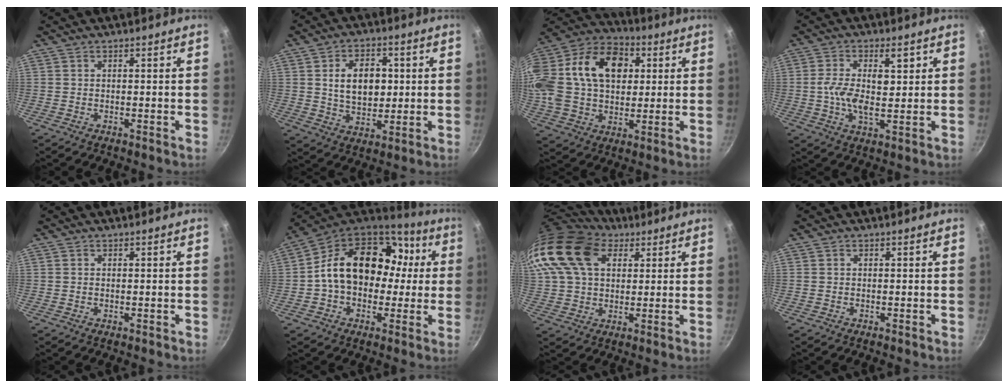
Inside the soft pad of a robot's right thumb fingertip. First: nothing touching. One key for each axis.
{"total": 10.4, "fx": 1.6, "fy": 7.1, "fz": 7.5, "tx": -0.094, "ty": -0.004, "tz": 0.029}
{"total": 28.8, "fx": 6.1, "fy": 19.9, "fz": 19.9, "tx": -0.402, "ty": 0.040, "tz": 0.094}
{"total": 8.7, "fx": 1.4, "fy": 4.2, "fz": 7.5, "tx": -0.129, "ty": -0.003, "tz": 0.021}
{"total": 0.0}
{"total": 21.8, "fx": 2.0, "fy": 16.1, "fz": 14.6, "tx": -0.210, "ty": 0.051, "tz": 0.028}
{"total": 17.8, "fx": 6.8, "fy": 12.4, "fz": 10.8, "tx": -0.208, "ty": 0.012, "tz": 0.116}
{"total": 0.0}